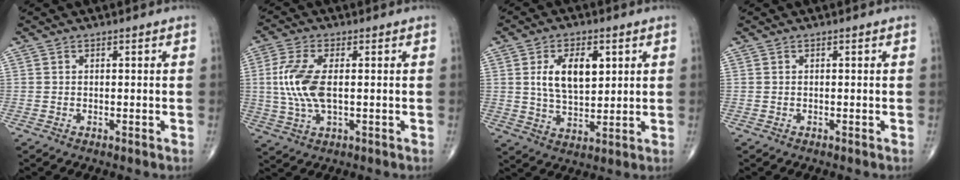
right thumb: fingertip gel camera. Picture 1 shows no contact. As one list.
[{"total": 9.5, "force": [0.5, 4.3, 8.5], "torque": [-0.199, -0.002, 0.012]}, {"total": 10.4, "force": [2.8, 5.7, 8.3], "torque": [-0.123, -0.013, 0.054]}, {"total": 0.0}]